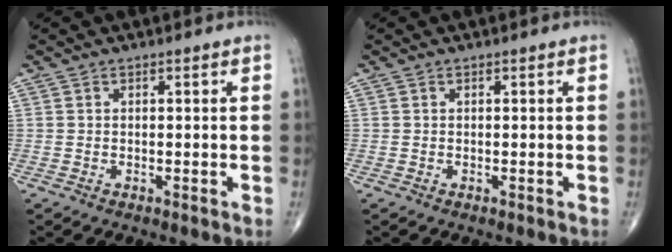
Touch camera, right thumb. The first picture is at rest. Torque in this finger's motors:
{"motor_torque": [-0.04, -0.04, 0.00, 0.00, 0.00]}